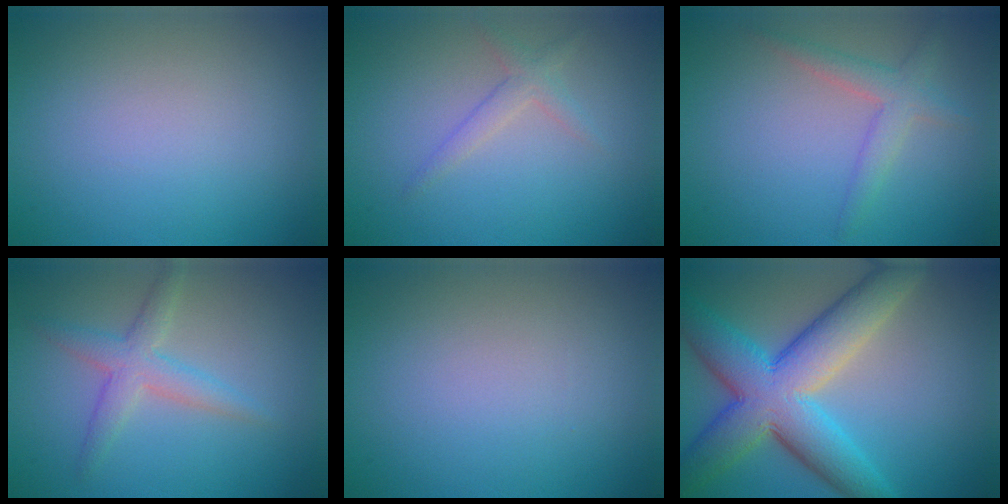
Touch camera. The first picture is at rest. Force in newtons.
{"total": 1.6, "press": 1.6, "slide": 0.1}
{"total": 2.4, "press": 2.4, "slide": 0.1}
{"total": 2.9, "press": 2.9, "slide": 0.1}
{"total": 0.0}
{"total": 10.3, "press": 10.3, "slide": 0.1}